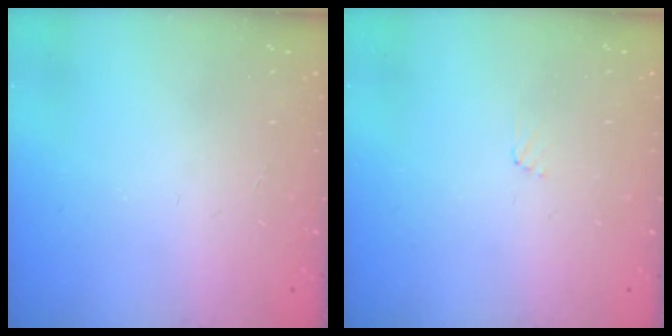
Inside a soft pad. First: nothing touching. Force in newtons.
{"total": 3.2, "press": 3.1, "slide": 0.3}